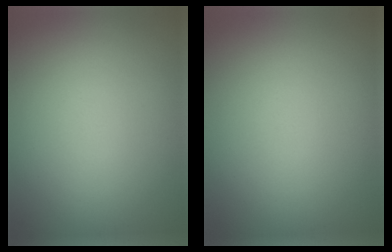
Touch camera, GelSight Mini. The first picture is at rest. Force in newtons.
{"total": 0.0}